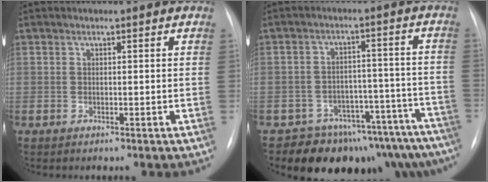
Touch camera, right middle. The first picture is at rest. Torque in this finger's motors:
{"motor_torque": [0.84, -1.20, 0.21, 0.06]}